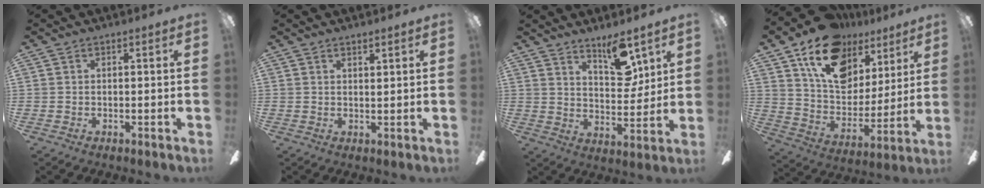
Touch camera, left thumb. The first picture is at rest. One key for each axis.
{"total": 1.4, "fx": 1.3, "fy": 0.0, "fz": 0.5, "tx": -0.013, "ty": -0.003, "tz": 0.025}
{"total": 11.1, "fx": 7.7, "fy": 4.4, "fz": 6.7, "tx": -0.085, "ty": -0.044, "tz": 0.130}
{"total": 19.6, "fx": 12.0, "fy": 12.3, "fz": 9.5, "tx": -0.161, "ty": -0.058, "tz": 0.219}